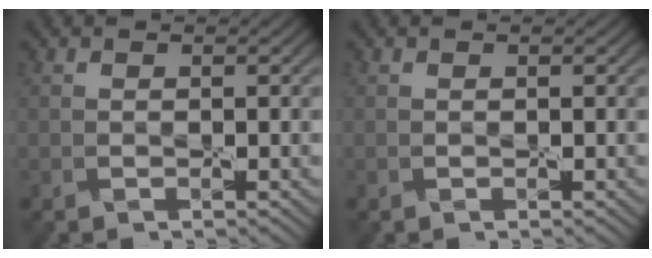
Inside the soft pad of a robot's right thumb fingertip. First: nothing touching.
{"total": 0.0}